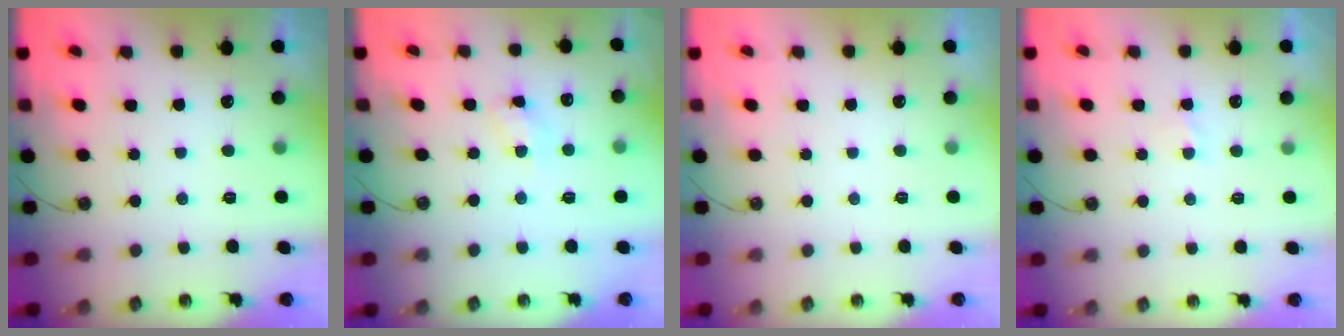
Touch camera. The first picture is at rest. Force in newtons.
{"total": 4.3, "press": 4.3, "slide": 0.6}
{"total": 0.0}
{"total": 1.6, "press": 1.6, "slide": 0.2}